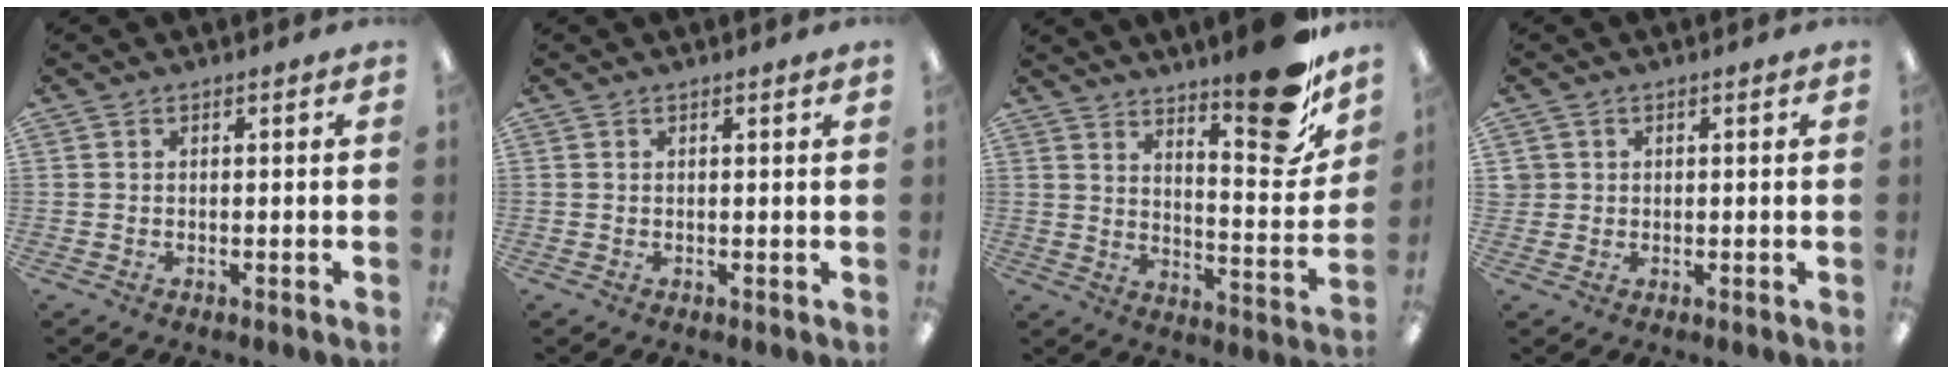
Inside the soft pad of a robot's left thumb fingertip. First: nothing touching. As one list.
[{"total": 0.5, "force": [0.4, -0.1, 0.3], "torque": [-0.004, -0.001, 0.007]}, {"total": 16.0, "force": [12.3, 4.2, 9.4], "torque": [-0.112, -0.099, 0.198]}, {"total": 1.6, "force": [0.6, 1.4, 0.1], "torque": [-0.004, 0.003, 0.010]}]